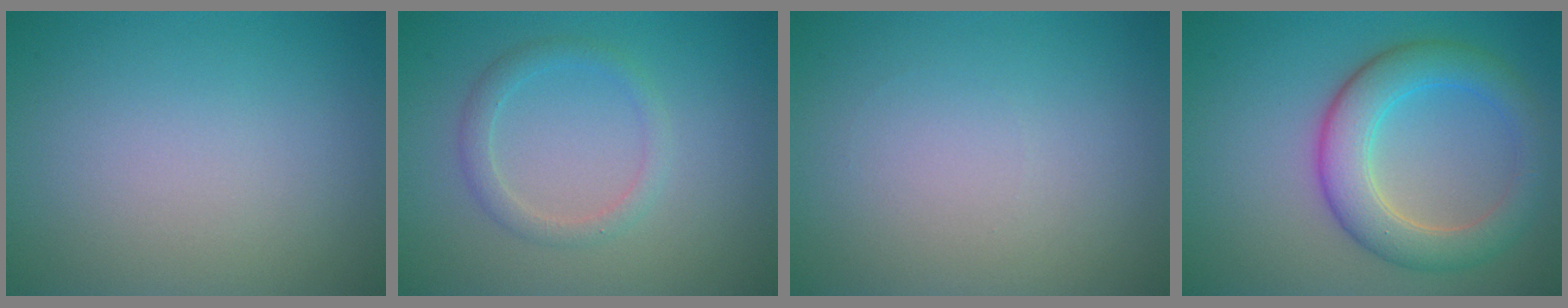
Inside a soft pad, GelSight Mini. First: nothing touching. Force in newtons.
{"total": 1.9, "press": 1.9, "slide": 0.1}
{"total": 0.0}
{"total": 5.5, "press": 5.5, "slide": 0.1}